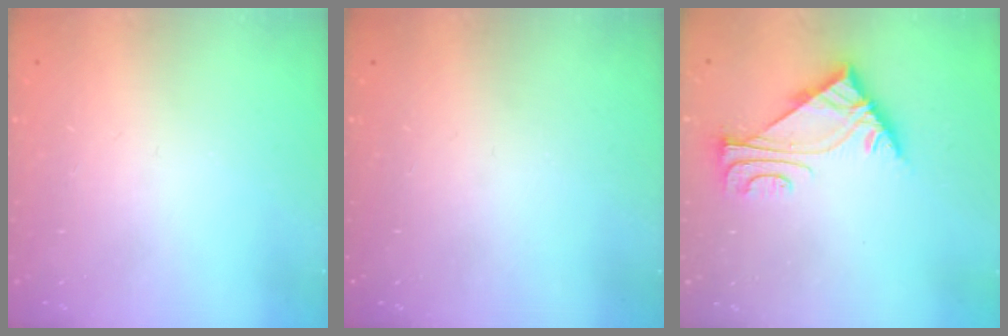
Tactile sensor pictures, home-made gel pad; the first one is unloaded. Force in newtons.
{"total": 0.0}
{"total": 6.0, "press": 5.9, "slide": 0.5}